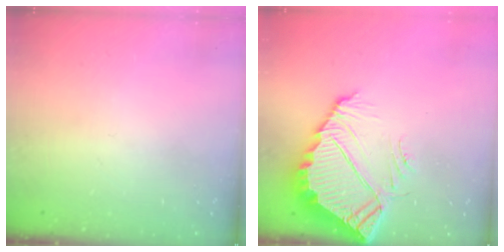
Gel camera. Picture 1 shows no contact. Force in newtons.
{"total": 7.6, "press": 7.6, "slide": 0.4}